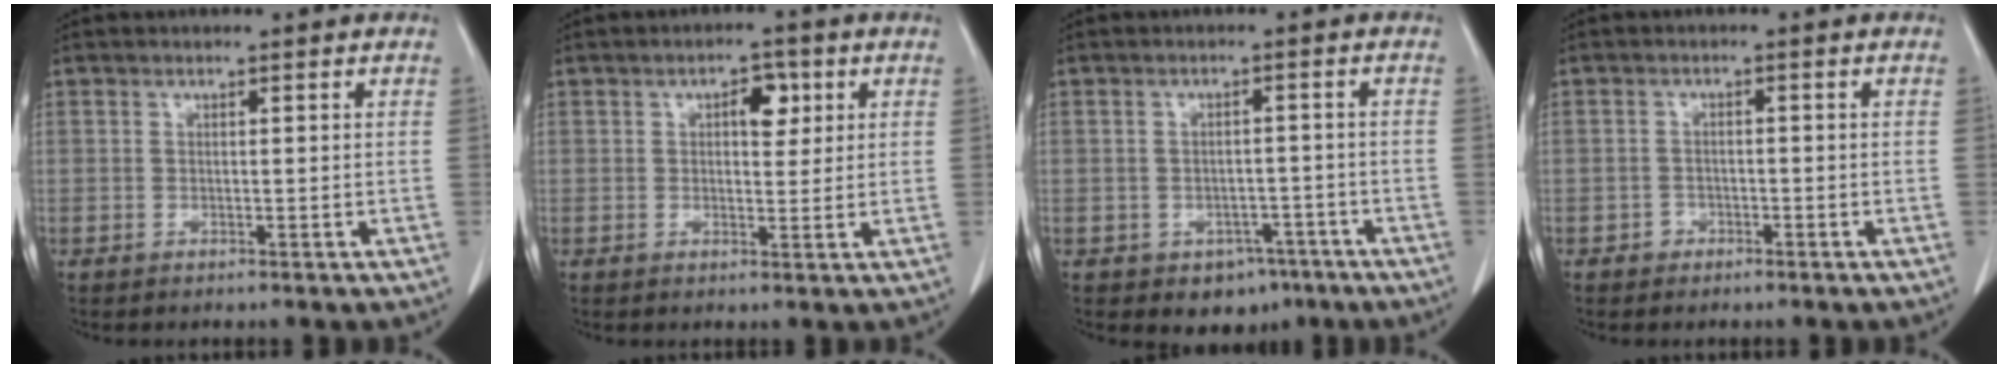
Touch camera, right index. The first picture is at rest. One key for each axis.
{"total": 3.9, "fx": 1.4, "fy": 2.0, "fz": 3.0, "tx": -0.042, "ty": 0.008, "tz": 0.019}
{"total": 5.1, "fx": -3.1, "fy": 3.6, "fz": 1.9, "tx": -0.014, "ty": 0.008, "tz": -0.034}
{"total": 1.5, "fx": -0.9, "fy": 1.1, "fz": 0.2, "tx": -0.002, "ty": 0.005, "tz": -0.018}